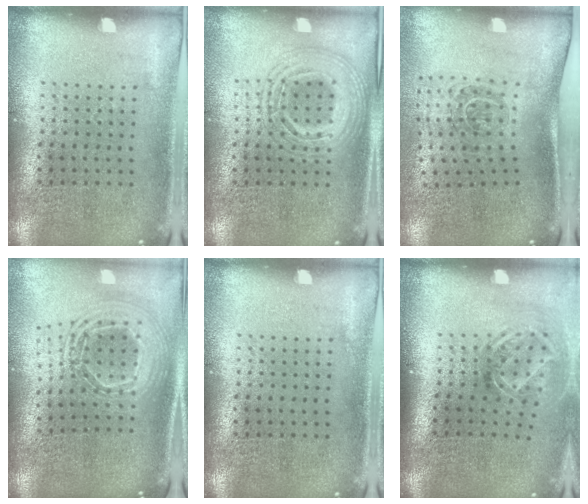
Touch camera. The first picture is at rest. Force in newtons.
{"total": 2.7, "press": 2.7, "slide": 0.4}
{"total": 1.9, "press": 1.2, "slide": 1.5}
{"total": 2.2, "press": 1.8, "slide": 1.4}
{"total": 0.0}
{"total": 1.9, "press": 1.3, "slide": 1.4}